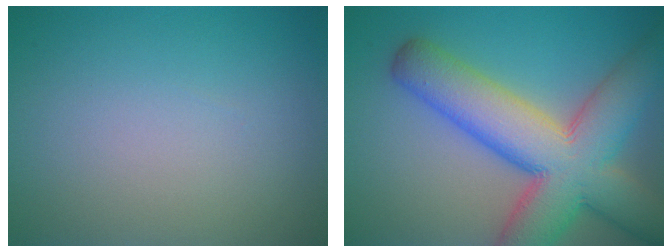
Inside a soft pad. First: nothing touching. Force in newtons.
{"total": 12.1, "press": 12.0, "slide": 0.5}